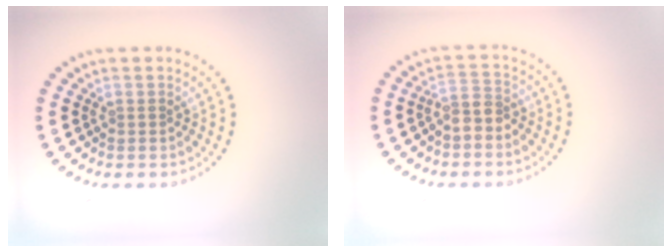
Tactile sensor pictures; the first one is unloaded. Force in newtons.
{"total": 2.2, "press": 1.8, "slide": 1.2}